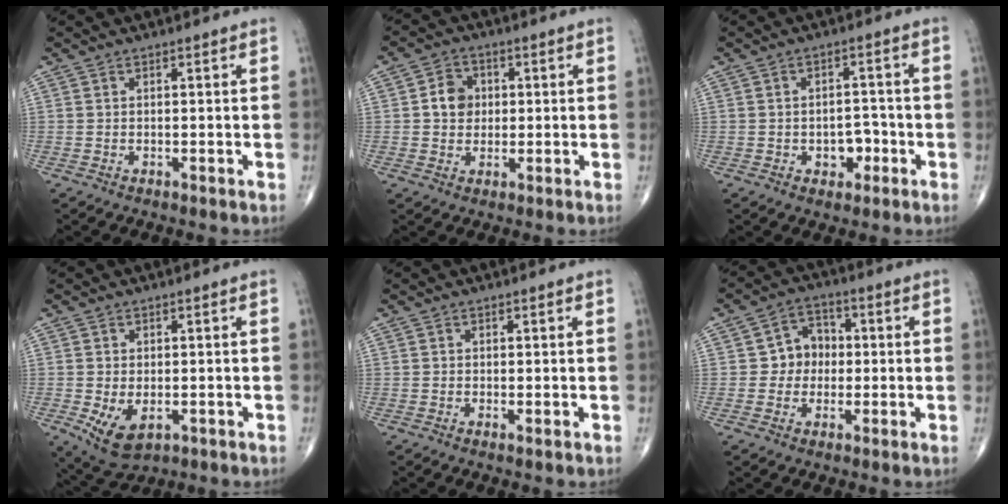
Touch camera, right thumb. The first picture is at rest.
{"total": 5.5, "force": [0.6, 4.7, 2.8], "torque": [-0.026, 0.007, 0.004]}
{"total": 4.7, "force": [-1.6, 3.3, 2.9], "torque": [-0.015, 0.019, -0.020]}
{"total": 6.7, "force": [-1.6, 4.0, 5.1], "torque": [-0.090, -0.011, -0.015]}
{"total": 0.5, "force": [-0.1, 0.2, 0.5], "torque": [-0.011, -0.003, -0.003]}
{"total": 6.5, "force": [-0.1, 5.8, 2.9], "torque": [-0.009, 0.018, -0.012]}